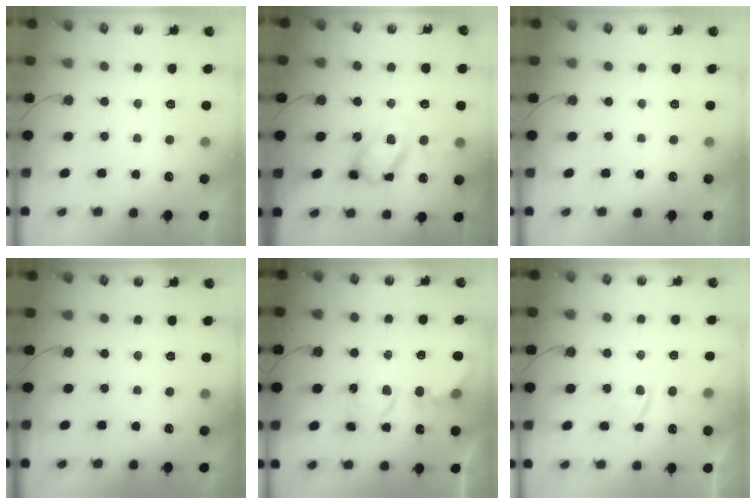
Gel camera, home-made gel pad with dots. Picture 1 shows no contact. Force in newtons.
{"total": 14.5, "press": 14.4, "slide": 1.3}
{"total": 0.0}
{"total": 0.0}
{"total": 6.1, "press": 6.1, "slide": 0.3}
{"total": 4.5, "press": 4.4, "slide": 0.6}